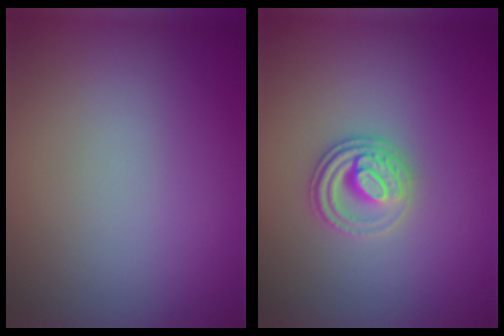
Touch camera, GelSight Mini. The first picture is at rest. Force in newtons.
{"total": 2.7, "press": 2.5, "slide": 0.9}